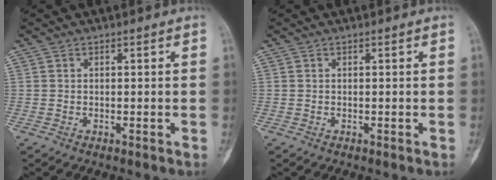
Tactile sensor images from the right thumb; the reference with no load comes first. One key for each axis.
{"total": 0.0}